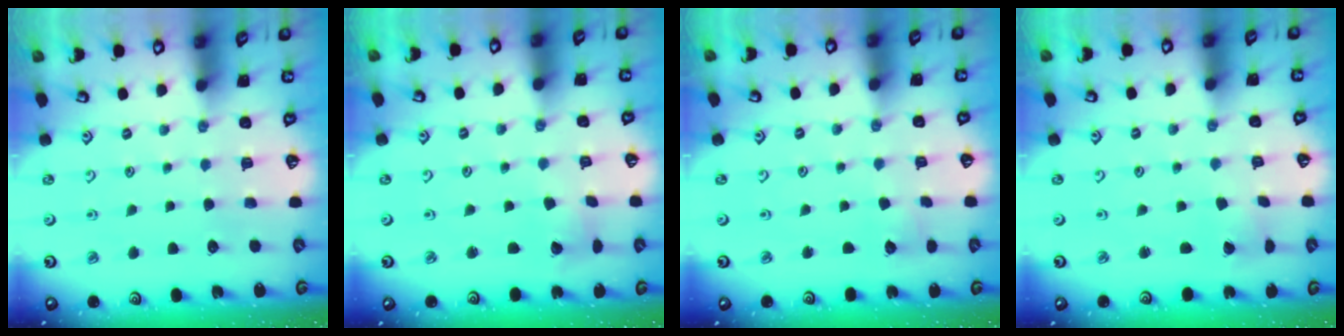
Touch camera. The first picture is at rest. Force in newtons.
{"total": 2.2, "press": 2.2, "slide": 0.2}
{"total": 3.5, "press": 3.5, "slide": 0.5}
{"total": 0.7, "press": 0.7, "slide": 0.1}